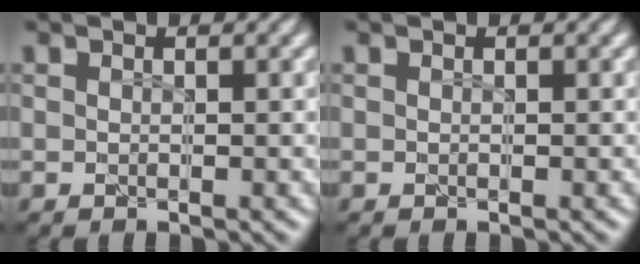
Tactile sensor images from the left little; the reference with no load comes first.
{"total": 0.0}